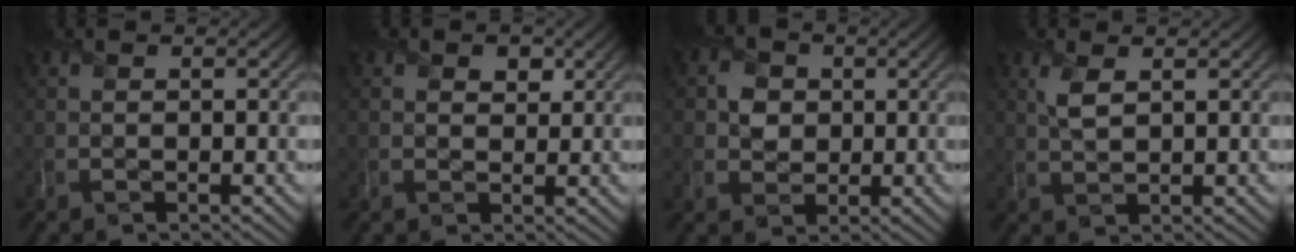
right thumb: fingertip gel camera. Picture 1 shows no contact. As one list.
[{"total": 1.8, "force": [1.0, 1.3, 0.8], "torque": [-0.008, -0.005, 0.017]}, {"total": 3.4, "force": [0.3, 3.1, 1.2], "torque": [-0.028, -0.002, -0.004]}, {"total": 2.5, "force": [1.1, 1.0, 2.0], "torque": [-0.052, 0.001, 0.025]}]